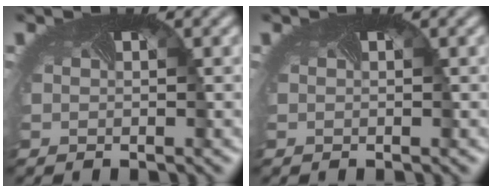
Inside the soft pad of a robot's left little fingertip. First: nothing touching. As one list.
[{"total": 0.0}]